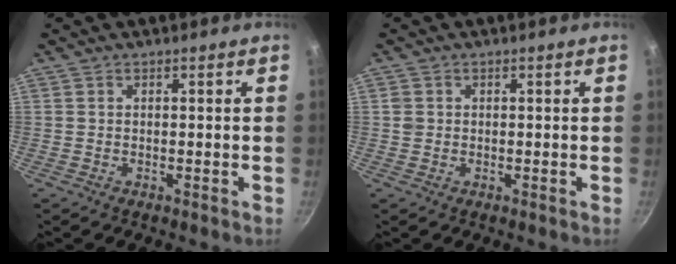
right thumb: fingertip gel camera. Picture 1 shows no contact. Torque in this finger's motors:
{"motor_torque": [0.55, 0.41, 0.71, 0.31, -0.07]}